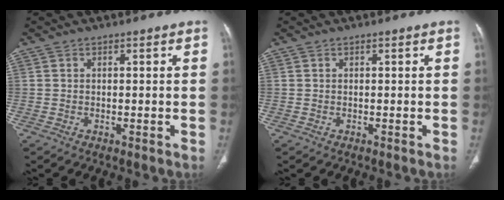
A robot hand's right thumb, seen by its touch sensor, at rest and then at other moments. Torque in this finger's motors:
{"motor_torque": [0.05, 0.05, -0.22, 0.22, 0.02]}